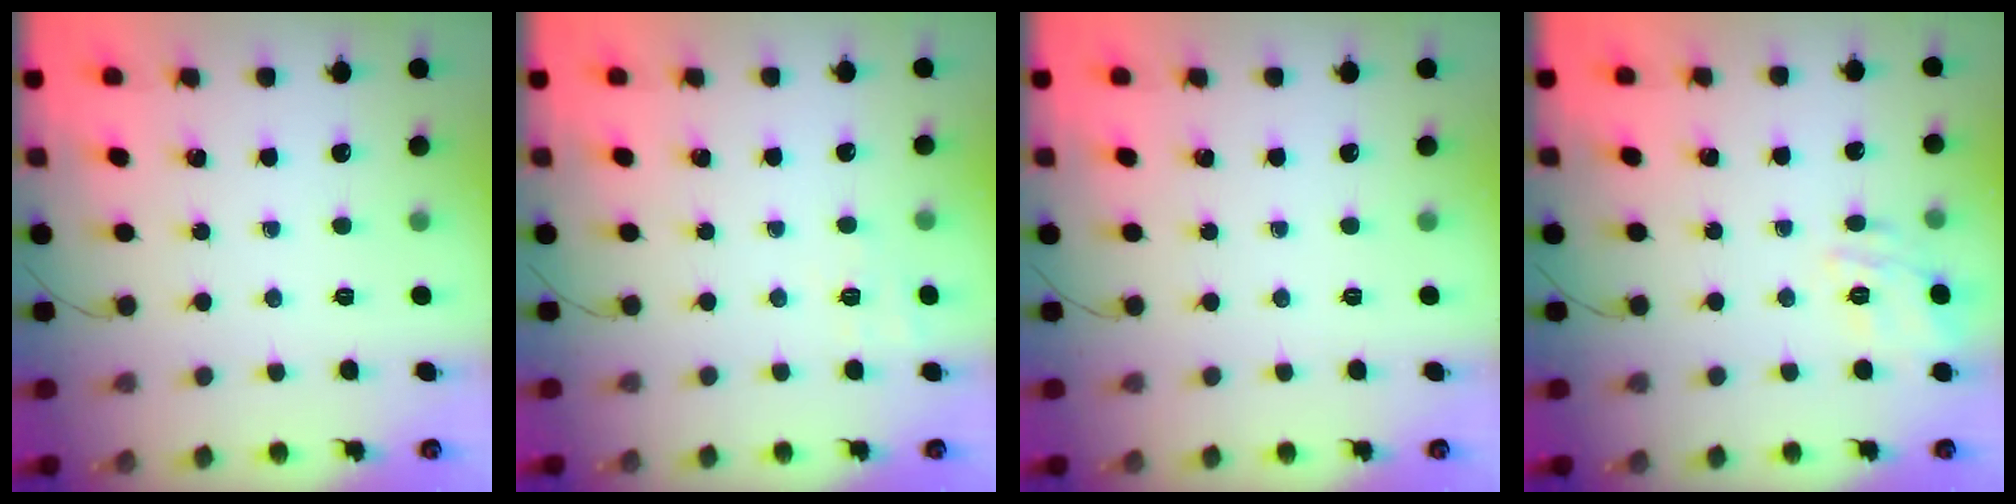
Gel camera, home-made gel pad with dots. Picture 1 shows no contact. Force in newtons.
{"total": 8.2, "press": 8.0, "slide": 2.0}
{"total": 0.0}
{"total": 7.0, "press": 6.9, "slide": 1.0}